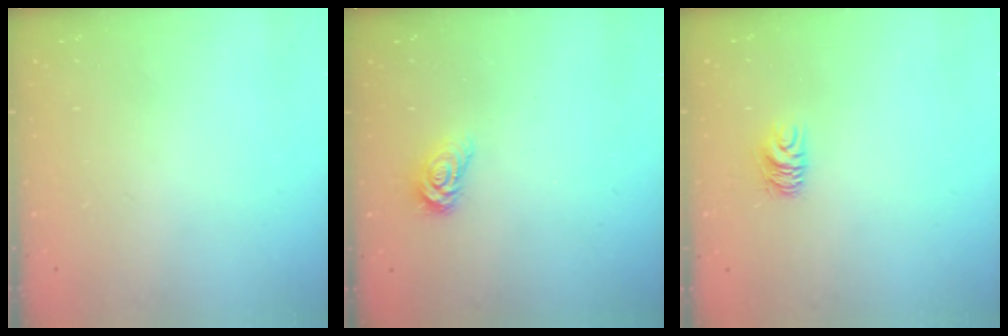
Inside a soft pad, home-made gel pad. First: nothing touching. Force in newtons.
{"total": 4.1, "press": 4.1, "slide": 0.4}
{"total": 5.5, "press": 5.5, "slide": 0.4}